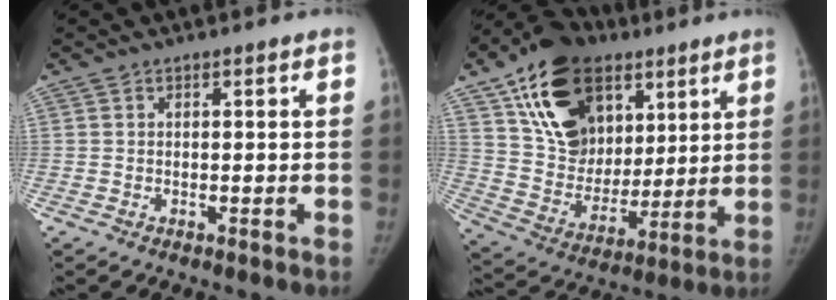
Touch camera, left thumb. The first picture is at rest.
{"total": 23.5, "force": [11.1, 16.3, 12.7], "torque": [-0.185, -0.025, 0.195]}